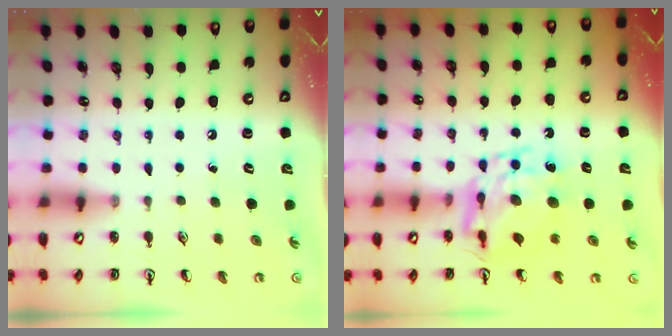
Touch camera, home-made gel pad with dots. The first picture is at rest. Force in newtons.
{"total": 12.7, "press": 12.6, "slide": 1.6}